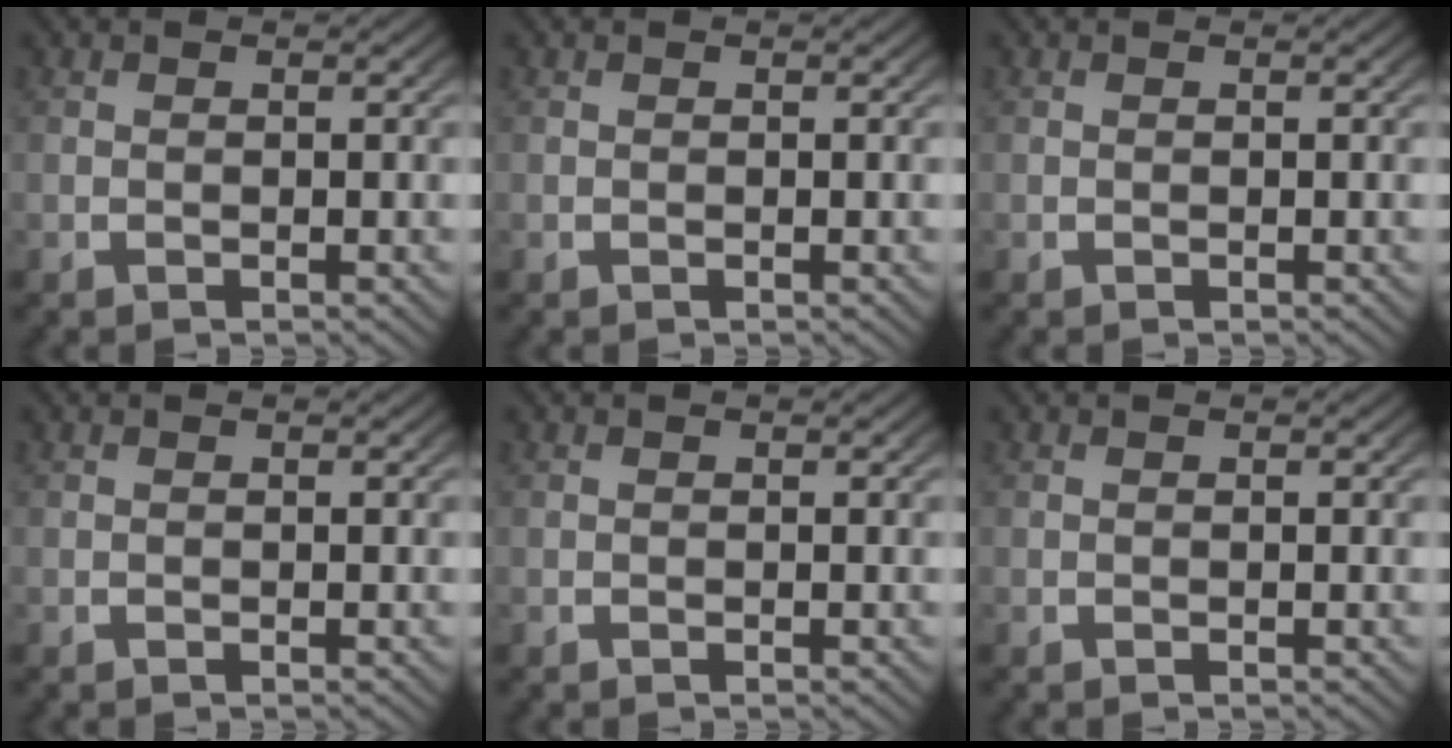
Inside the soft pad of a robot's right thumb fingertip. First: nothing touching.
{"total": 0.0}
{"total": 0.0}
{"total": 0.0}
{"total": 0.0}
{"total": 0.0}